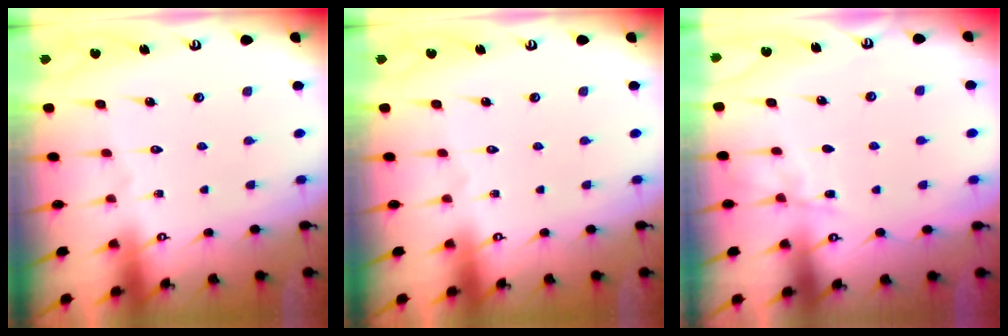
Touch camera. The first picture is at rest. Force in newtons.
{"total": 0.0}
{"total": 3.9, "press": 3.9, "slide": 0.5}